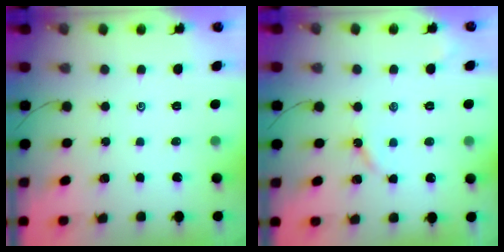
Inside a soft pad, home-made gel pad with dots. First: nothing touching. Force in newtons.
{"total": 3.7, "press": 3.7, "slide": 0.5}